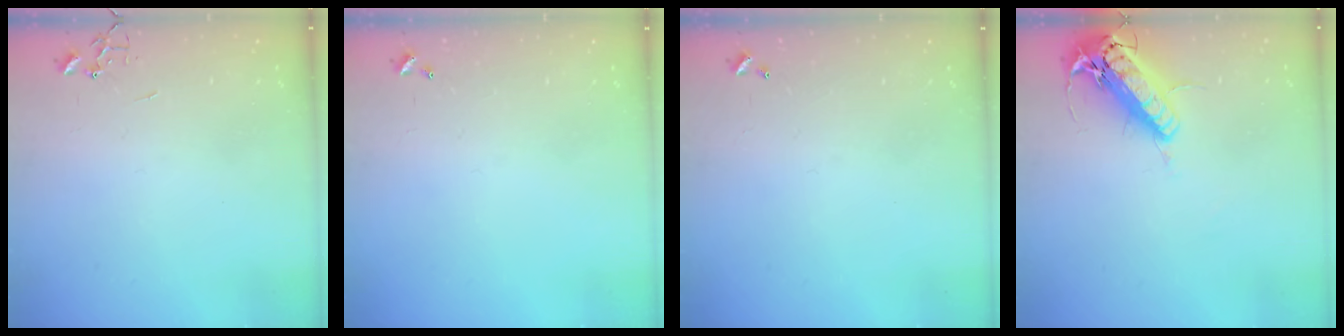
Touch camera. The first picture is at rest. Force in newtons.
{"total": 0.0}
{"total": 0.0}
{"total": 18.2, "press": 17.8, "slide": 3.8}